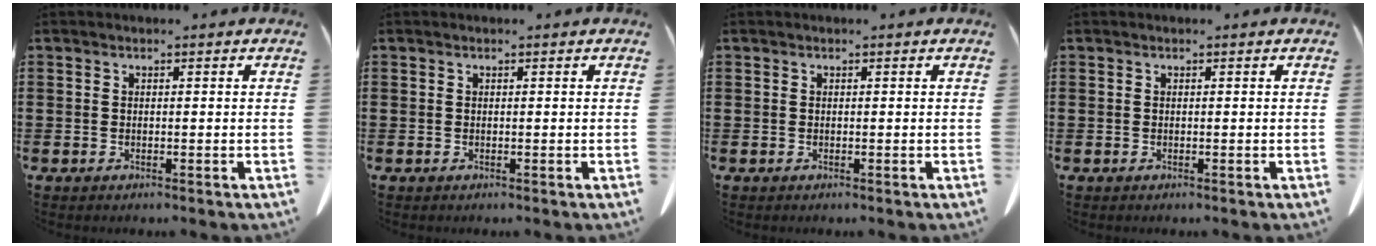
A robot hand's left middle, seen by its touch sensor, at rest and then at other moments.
{"total": 0.0}
{"total": 0.0}
{"total": 0.0}